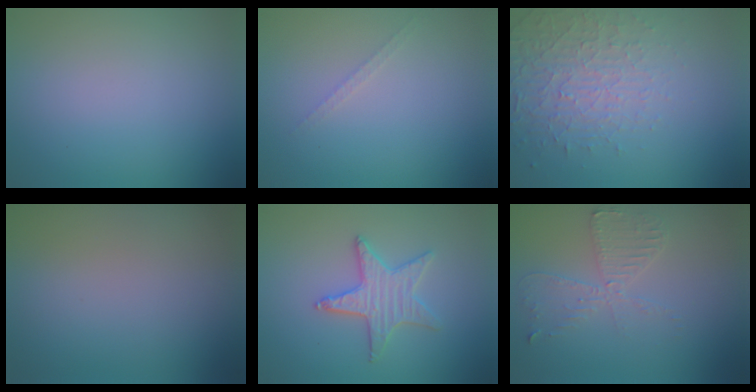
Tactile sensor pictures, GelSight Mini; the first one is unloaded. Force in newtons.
{"total": 0.8, "press": 0.8, "slide": 0.0}
{"total": 4.5, "press": 3.3, "slide": 3.1}
{"total": 0.0}
{"total": 3.2, "press": 3.2, "slide": 0.5}
{"total": 3.3, "press": 2.8, "slide": 1.7}